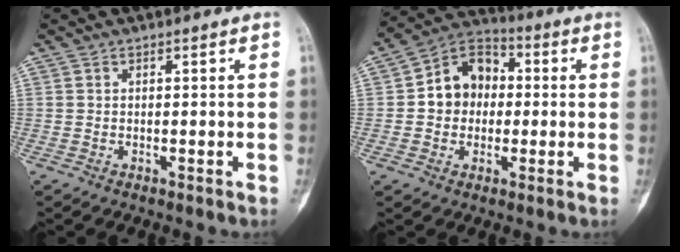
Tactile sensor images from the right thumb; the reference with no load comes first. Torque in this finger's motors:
{"motor_torque": [0.19, 0.09, 0.99, -0.20, 0.07]}